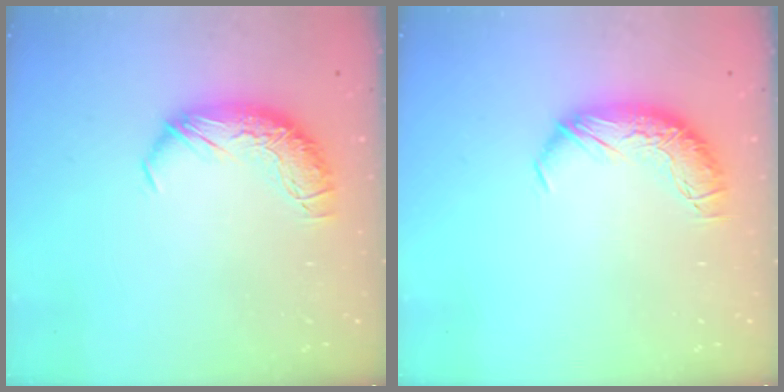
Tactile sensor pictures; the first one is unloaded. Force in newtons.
{"total": 0.0}